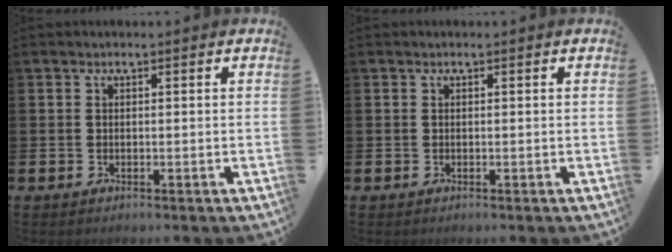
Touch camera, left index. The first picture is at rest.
{"total": 0.0}